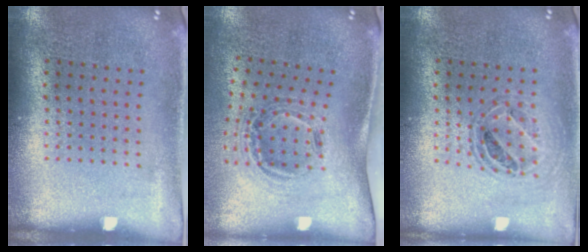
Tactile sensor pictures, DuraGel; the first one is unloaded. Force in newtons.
{"total": 1.2, "press": 1.0, "slide": 0.7}
{"total": 0.8, "press": 0.8, "slide": 0.0}